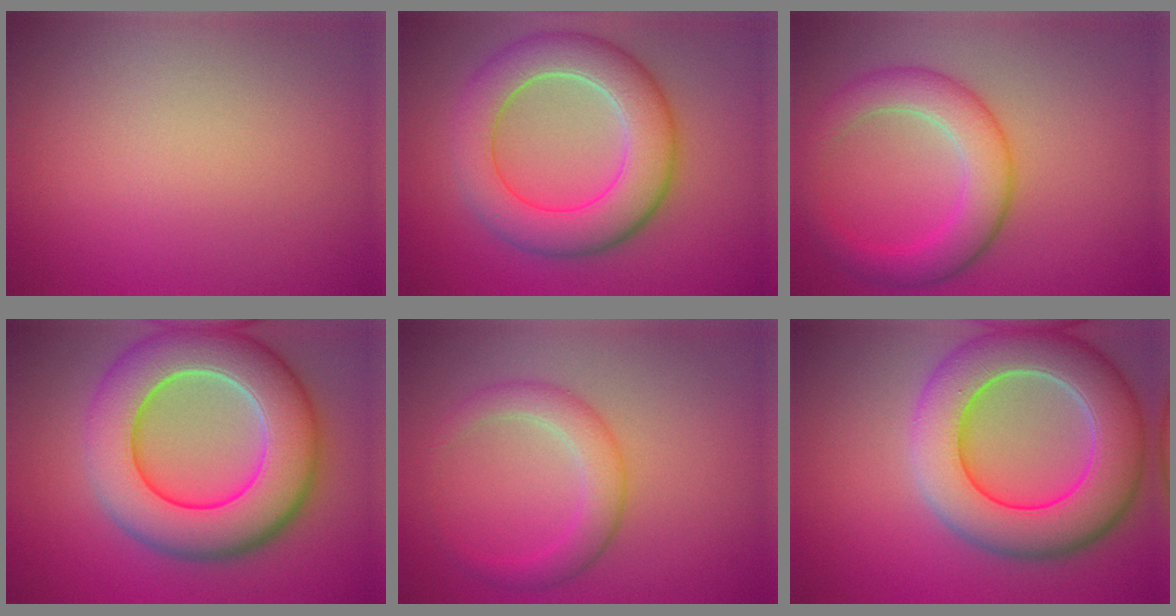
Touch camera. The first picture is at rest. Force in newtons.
{"total": 7.9, "press": 7.9, "slide": 0.5}
{"total": 5.2, "press": 5.2, "slide": 0.1}
{"total": 11.7, "press": 11.7, "slide": 0.9}
{"total": 3.2, "press": 3.2, "slide": 0.3}
{"total": 10.3, "press": 10.3, "slide": 0.9}